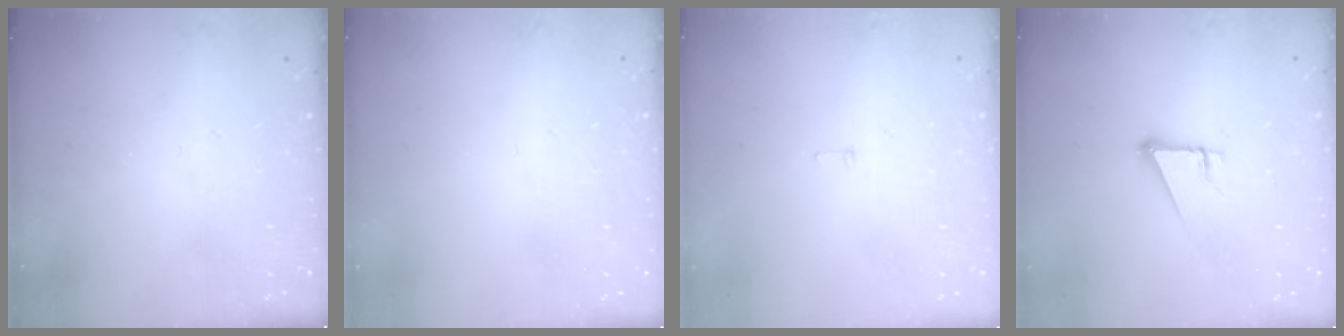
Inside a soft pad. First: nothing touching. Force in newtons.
{"total": 1.5, "press": 1.5, "slide": 0.1}
{"total": 3.8, "press": 3.8, "slide": 0.3}
{"total": 3.7, "press": 3.7, "slide": 0.2}